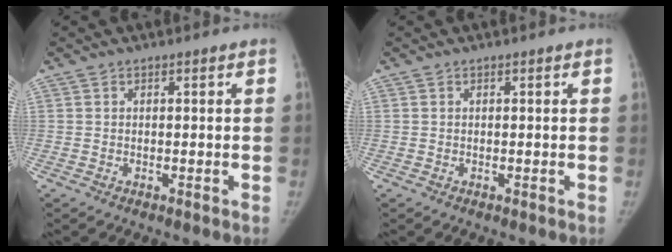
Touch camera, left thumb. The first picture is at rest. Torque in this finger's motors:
{"motor_torque": [0.01, 0.01, 0.20, -0.20, 0.03]}